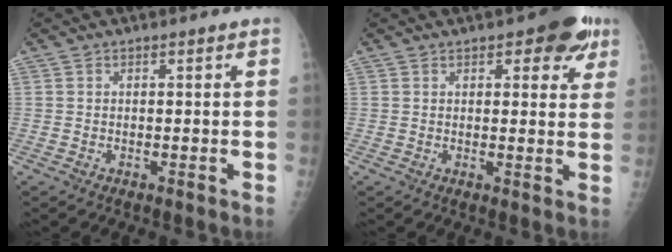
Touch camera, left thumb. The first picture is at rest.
{"total": 7.7, "force": [4.1, 3.4, 5.5], "torque": [-0.035, -0.012, 0.044]}